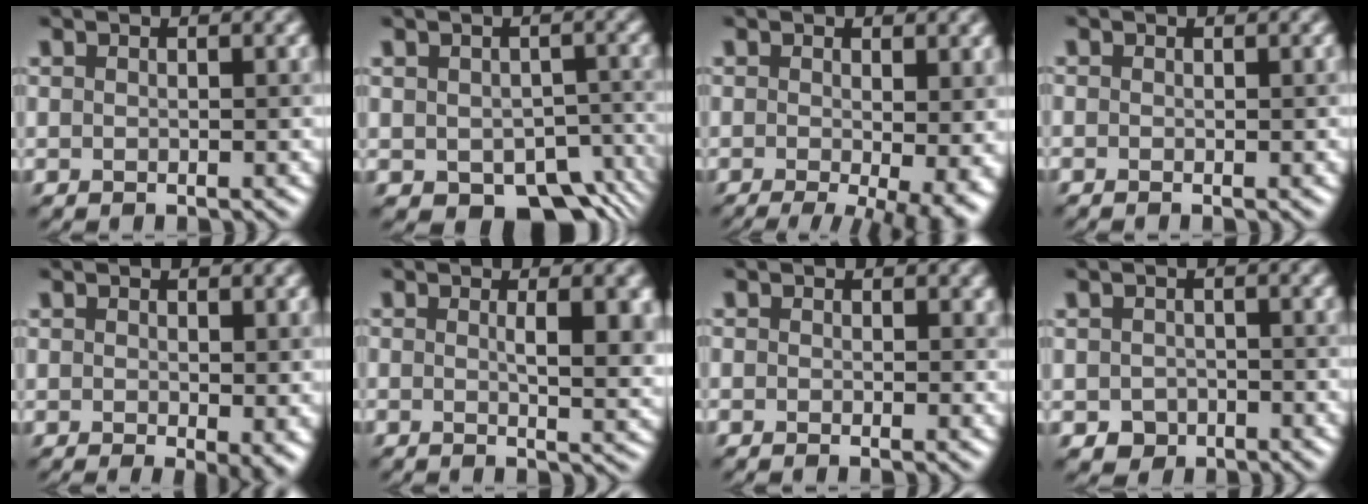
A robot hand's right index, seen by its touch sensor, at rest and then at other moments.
{"total": 7.7, "force": [-4.1, 4.4, 4.8], "torque": [-0.070, -0.032, -0.039]}
{"total": 7.7, "force": [-1.9, 2.3, 7.1], "torque": [-0.071, -0.014, -0.009]}
{"total": 0.7, "force": [-0.4, 0.3, 0.5], "torque": [0.007, -0.006, -0.011]}
{"total": 2.4, "force": [-0.4, 0.2, 2.4], "torque": [-0.026, -0.007, 0.004]}
{"total": 4.8, "force": [0.5, 1.3, 4.6], "torque": [-0.048, 0.002, 0.013]}
{"total": 0.7, "force": [-0.2, 0.5, 0.5], "torque": [-0.003, -0.001, -0.001]}
{"total": 1.4, "force": [-0.8, 1.1, 0.3], "torque": [-0.005, -0.004, -0.007]}